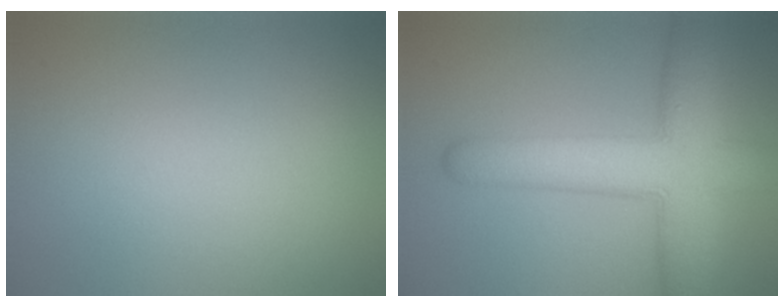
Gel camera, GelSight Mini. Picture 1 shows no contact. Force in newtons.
{"total": 8.8, "press": 8.7, "slide": 0.5}